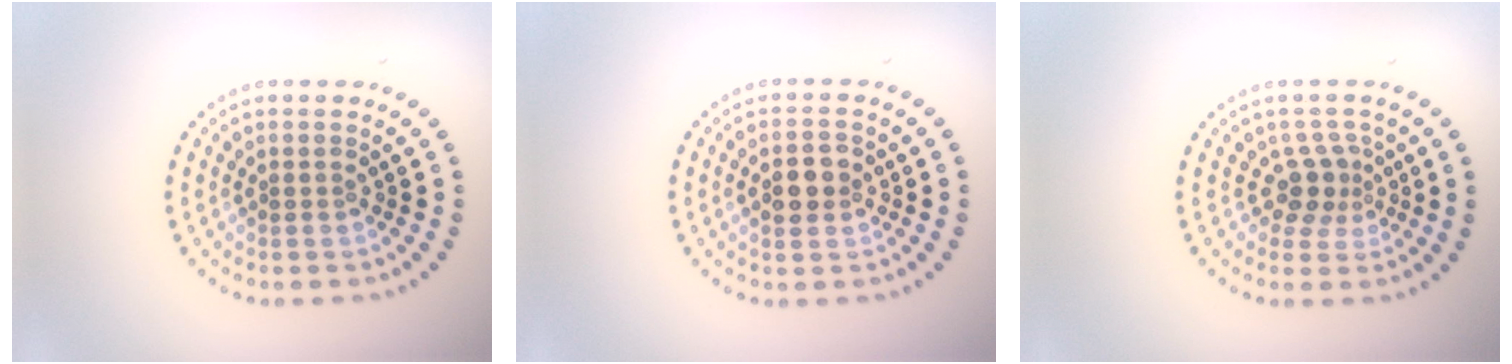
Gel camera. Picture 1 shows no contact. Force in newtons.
{"total": 2.7, "press": 2.7, "slide": 0.2}
{"total": 2.5, "press": 1.9, "slide": 1.7}